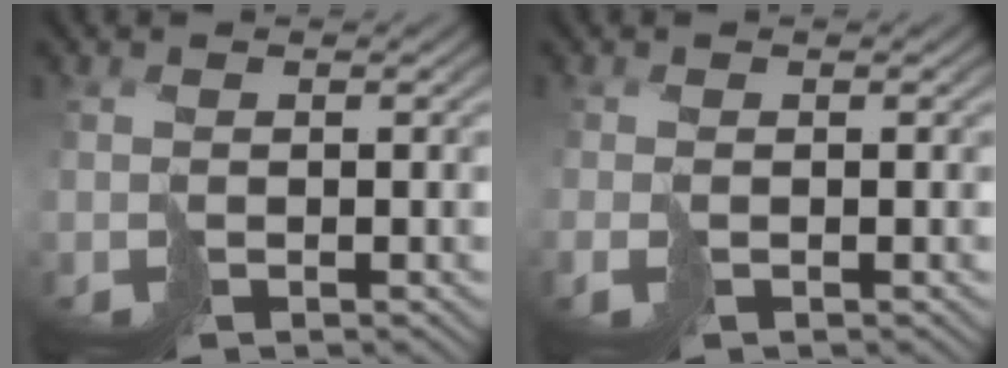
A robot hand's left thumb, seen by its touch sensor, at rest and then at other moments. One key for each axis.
{"total": 1.1, "fx": -0.6, "fy": 0.5, "fz": 0.8, "tx": -0.024, "ty": -0.004, "tz": -0.015}